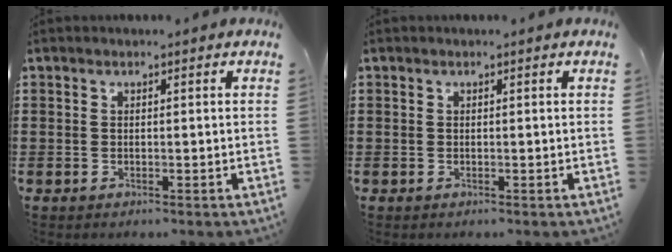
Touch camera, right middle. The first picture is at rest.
{"total": 0.0}